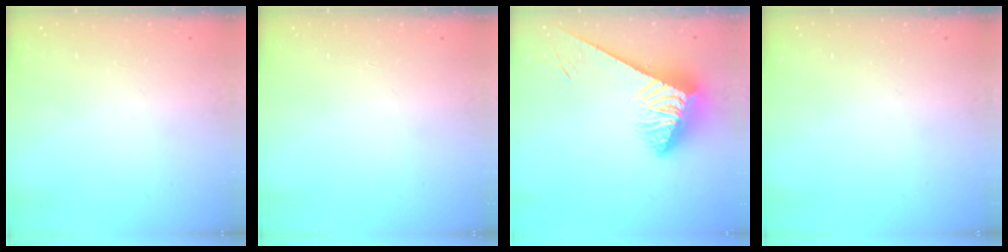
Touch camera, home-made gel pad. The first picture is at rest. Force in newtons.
{"total": 0.0}
{"total": 6.5, "press": 6.4, "slide": 1.0}
{"total": 0.0}